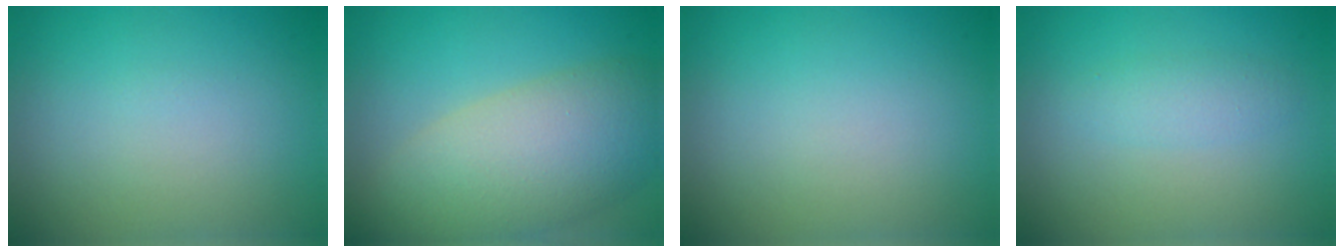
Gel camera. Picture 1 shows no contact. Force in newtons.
{"total": 9.1, "press": 9.1, "slide": 0.5}
{"total": 0.0}
{"total": 1.6, "press": 1.6, "slide": 0.1}